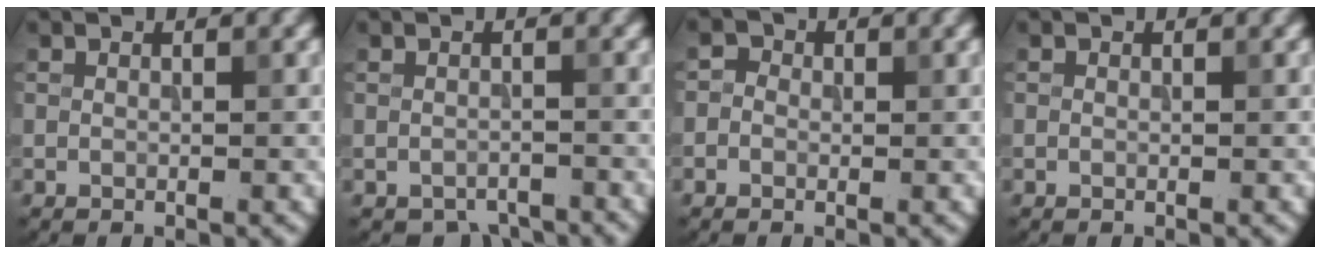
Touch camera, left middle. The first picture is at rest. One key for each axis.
{"total": 2.4, "fx": -2.2, "fy": 0.9, "fz": 0.5, "tx": -0.003, "ty": -0.006, "tz": -0.033}
{"total": 1.4, "fx": 0.0, "fy": 1.3, "fz": 0.6, "tx": 0.001, "ty": -0.001, "tz": -0.016}
{"total": 0.0}